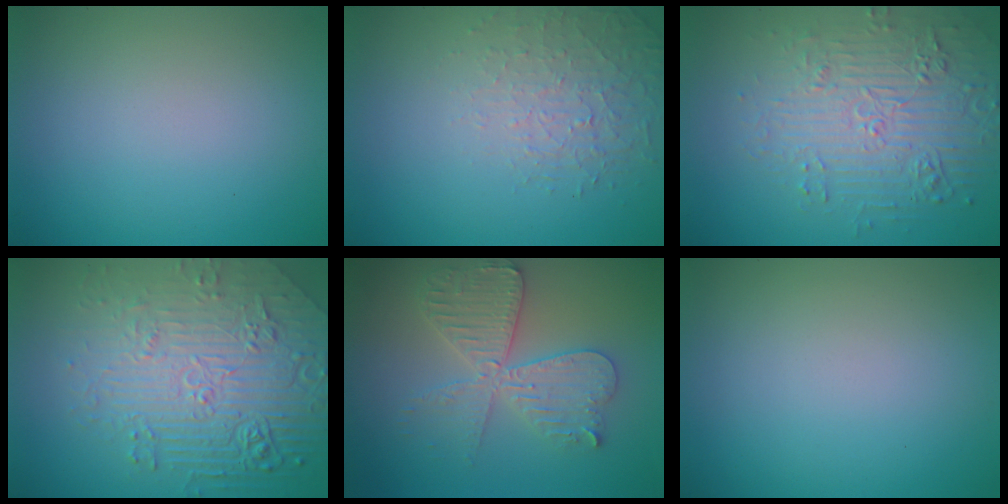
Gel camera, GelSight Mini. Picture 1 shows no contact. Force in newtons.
{"total": 1.6, "press": 1.0, "slide": 1.2}
{"total": 5.6, "press": 4.6, "slide": 3.1}
{"total": 8.9, "press": 6.1, "slide": 6.5}
{"total": 5.7, "press": 5.7, "slide": 0.8}
{"total": 0.0}